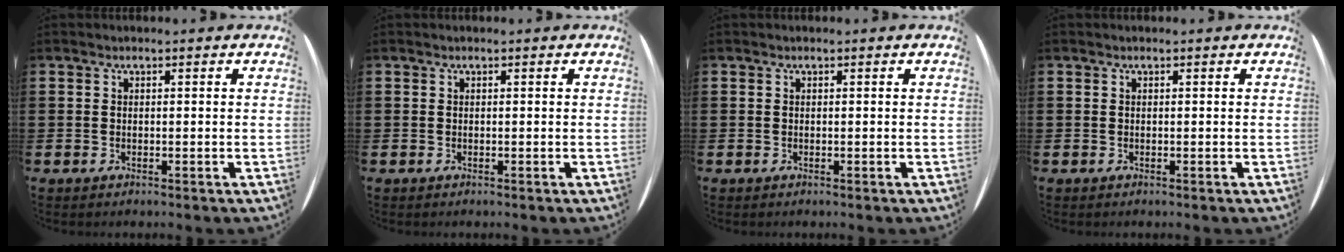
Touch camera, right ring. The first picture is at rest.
{"total": 0.0}
{"total": 0.0}
{"total": 0.0}